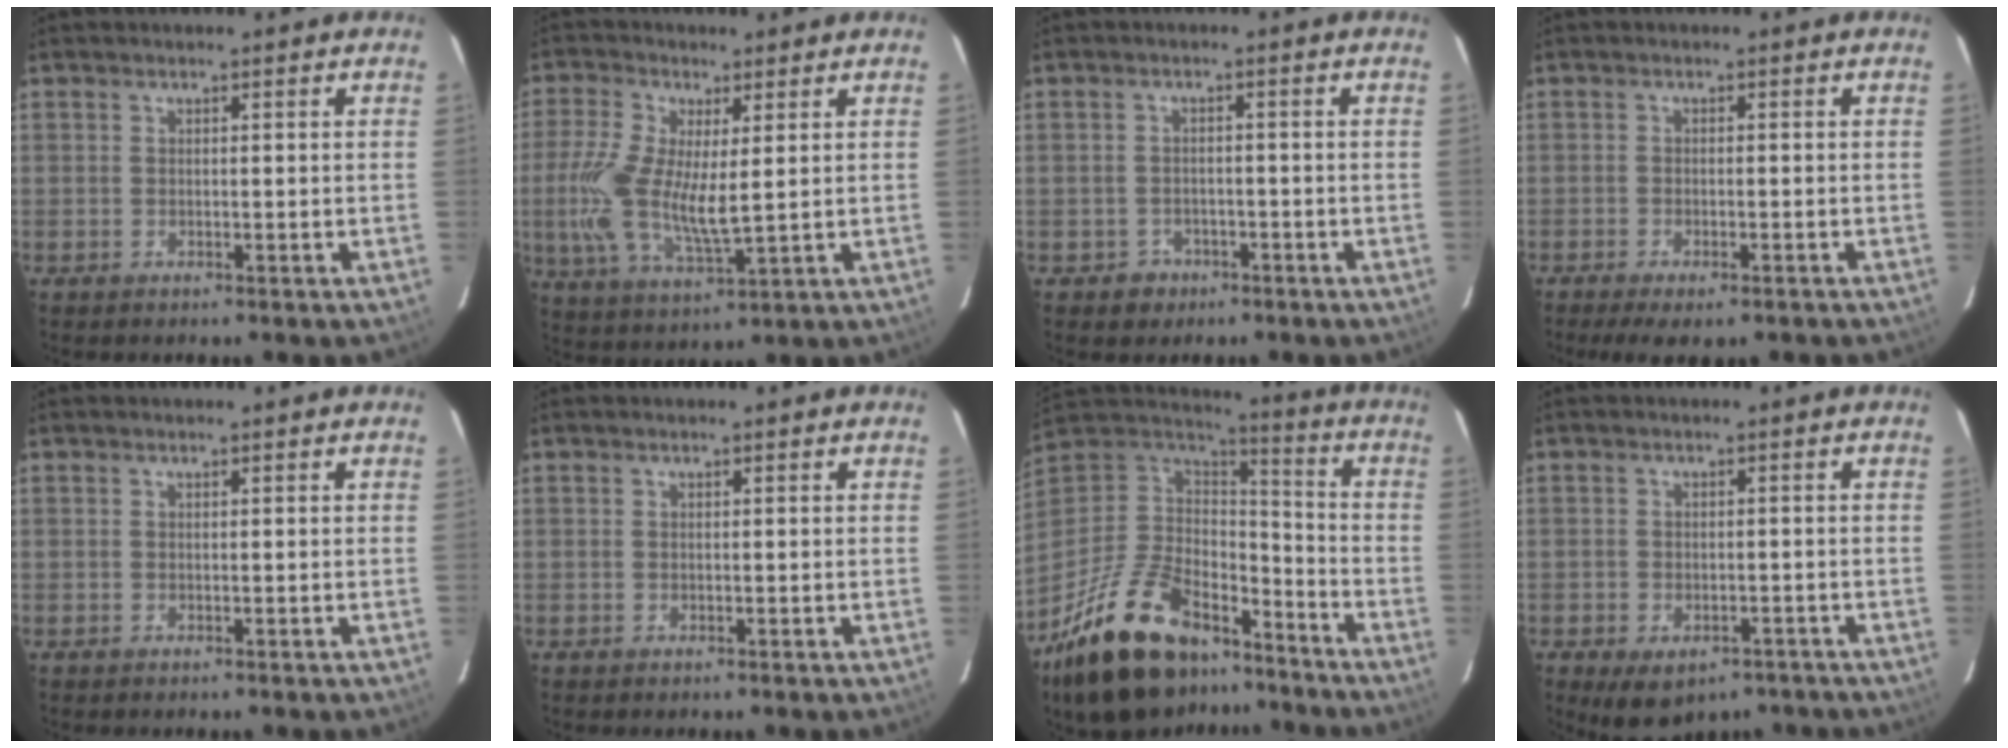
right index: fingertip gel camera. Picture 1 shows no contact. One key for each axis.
{"total": 12.1, "fx": 1.1, "fy": 4.6, "fz": 11.1, "tx": -0.240, "ty": -0.006, "tz": 0.023}
{"total": 3.6, "fx": -1.8, "fy": 3.1, "fz": 0.3, "tx": -0.016, "ty": 0.011, "tz": -0.021}
{"total": 6.8, "fx": -5.0, "fy": 2.0, "fz": 4.1, "tx": -0.097, "ty": -0.026, "tz": -0.076}
{"total": 0.0}
{"total": 0.0}
{"total": 29.2, "fx": -19.5, "fy": 14.4, "fz": 16.2, "tx": -0.329, "ty": 0.000, "tz": -0.302}
{"total": 9.0, "fx": -5.8, "fy": 5.3, "fz": 4.4, "tx": -0.087, "ty": -0.009, "tz": -0.066}